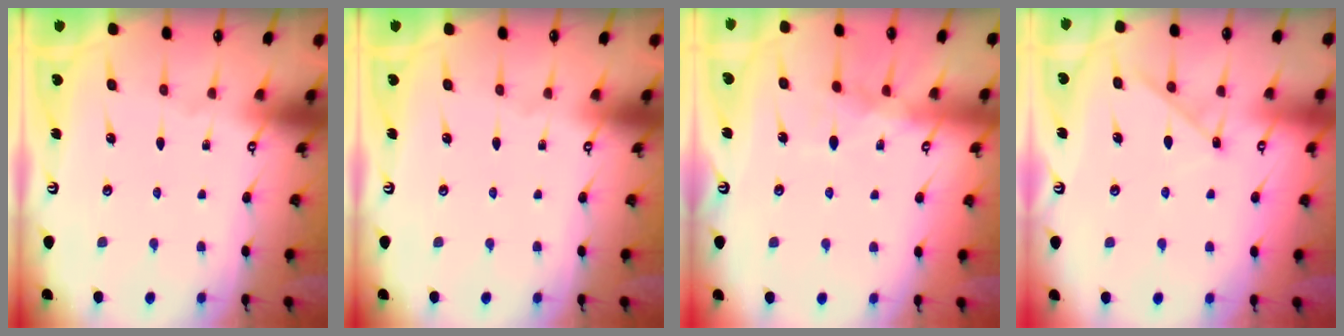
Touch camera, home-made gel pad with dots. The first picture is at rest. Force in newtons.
{"total": 0.0}
{"total": 9.1, "press": 9.1, "slide": 0.8}
{"total": 4.4, "press": 4.4, "slide": 0.7}